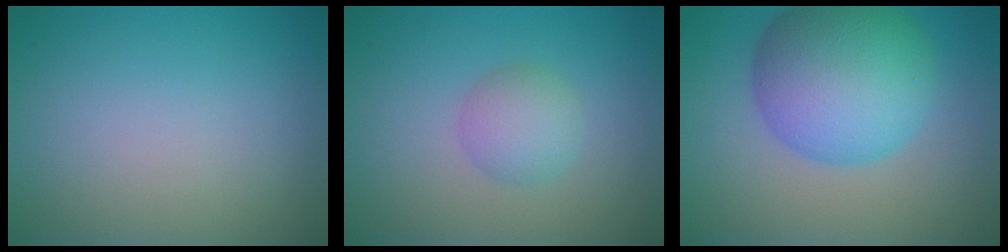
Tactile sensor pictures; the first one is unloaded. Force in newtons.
{"total": 2.4, "press": 2.4, "slide": 0.0}
{"total": 9.7, "press": 9.7, "slide": 0.3}